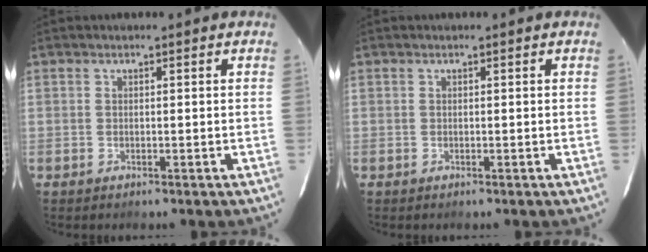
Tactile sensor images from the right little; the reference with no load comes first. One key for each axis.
{"total": 0.0}